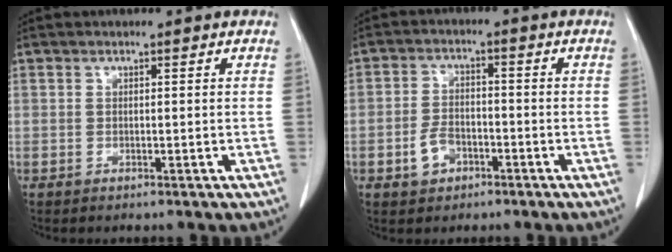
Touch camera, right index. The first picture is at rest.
{"total": 4.4, "force": [-2.2, 3.0, 2.4], "torque": [-0.049, 0.007, -0.035]}